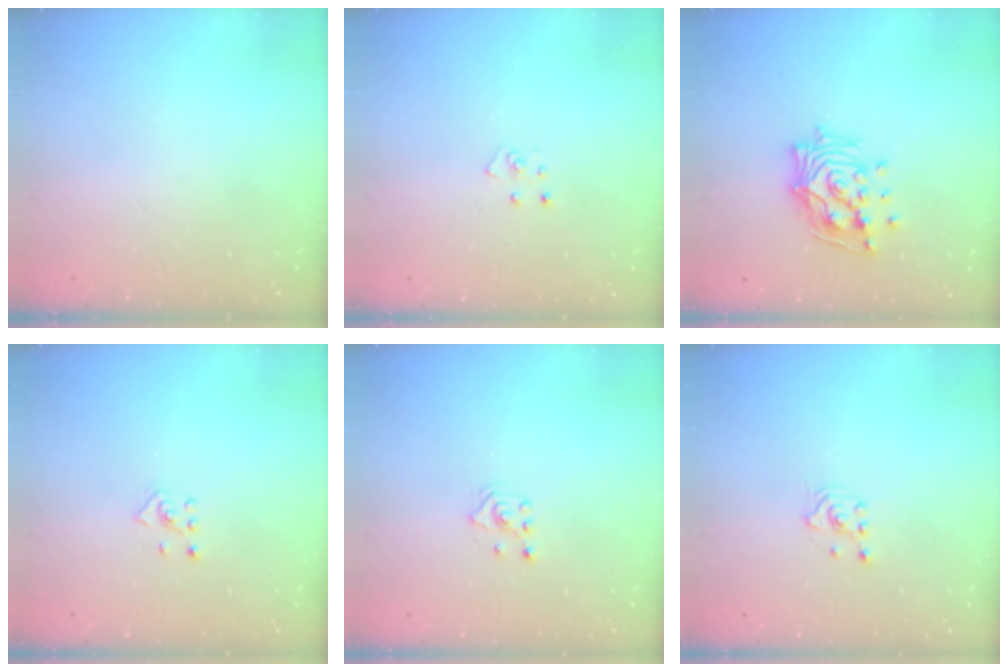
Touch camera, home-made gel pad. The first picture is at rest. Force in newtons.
{"total": 3.4, "press": 3.4, "slide": 0.3}
{"total": 13.3, "press": 13.2, "slide": 1.1}
{"total": 2.5, "press": 2.4, "slide": 0.7}
{"total": 2.4, "press": 2.2, "slide": 0.8}
{"total": 1.6, "press": 1.5, "slide": 0.2}